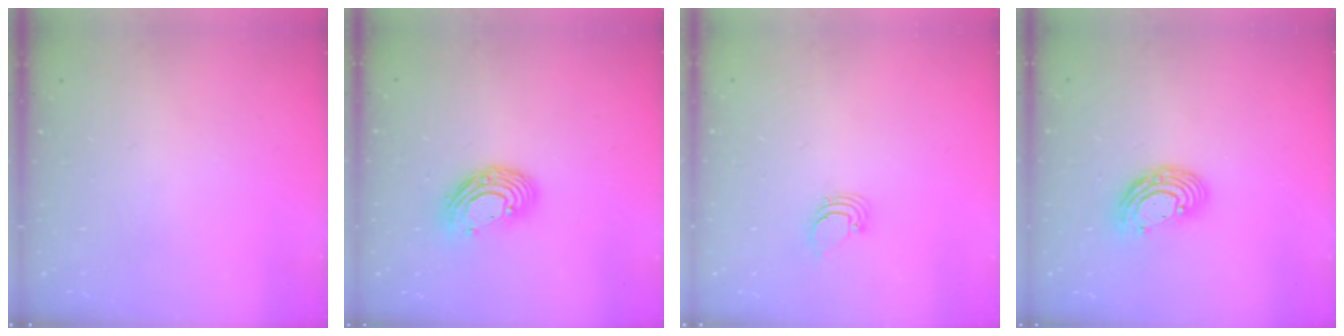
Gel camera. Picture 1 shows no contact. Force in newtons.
{"total": 11.4, "press": 11.4, "slide": 0.8}
{"total": 1.9, "press": 1.9, "slide": 0.1}
{"total": 9.9, "press": 9.9, "slide": 0.8}